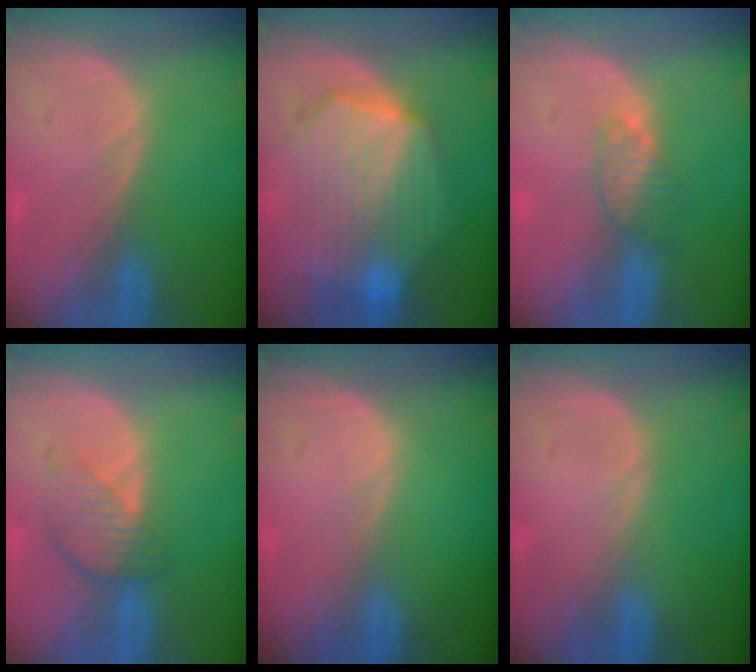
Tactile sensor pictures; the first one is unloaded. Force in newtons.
{"total": 10.7, "press": 10.6, "slide": 0.8}
{"total": 3.4, "press": 3.2, "slide": 0.9}
{"total": 4.6, "press": 4.1, "slide": 2.1}
{"total": 0.0}
{"total": 0.0}